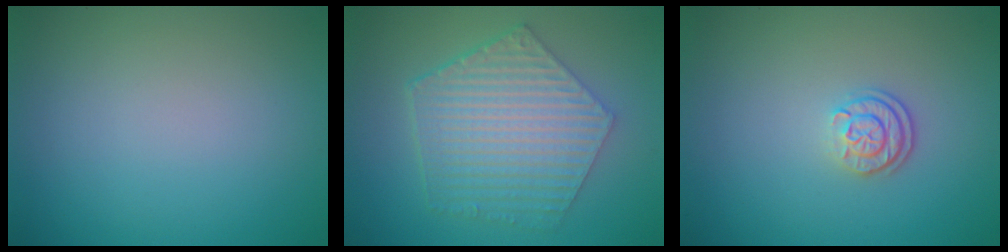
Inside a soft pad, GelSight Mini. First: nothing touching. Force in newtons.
{"total": 6.5, "press": 4.9, "slide": 4.3}
{"total": 2.4, "press": 1.9, "slide": 1.5}